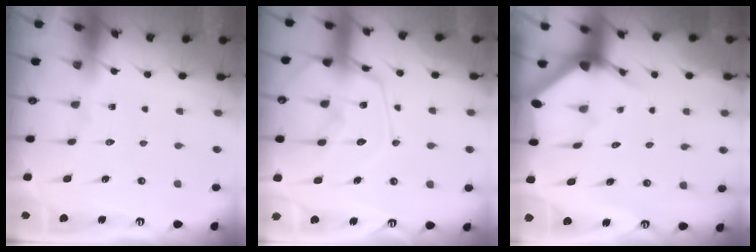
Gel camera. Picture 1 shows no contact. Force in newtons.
{"total": 15.0, "press": 15.0, "slide": 1.4}
{"total": 2.9, "press": 2.9, "slide": 0.2}